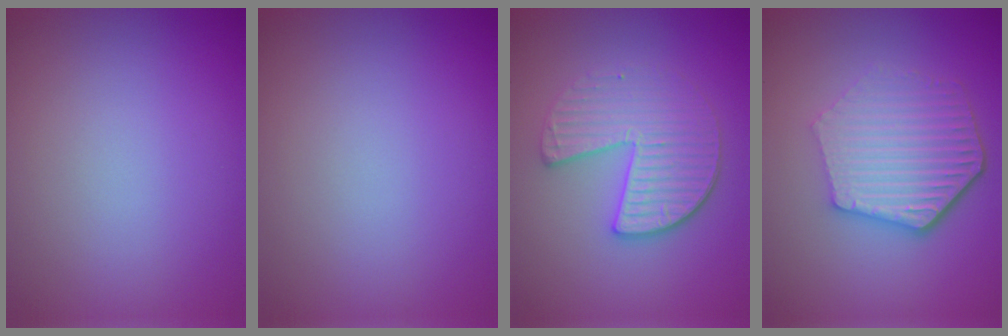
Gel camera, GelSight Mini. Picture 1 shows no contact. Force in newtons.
{"total": 0.0}
{"total": 4.0, "press": 3.6, "slide": 1.9}
{"total": 6.0, "press": 4.5, "slide": 4.0}